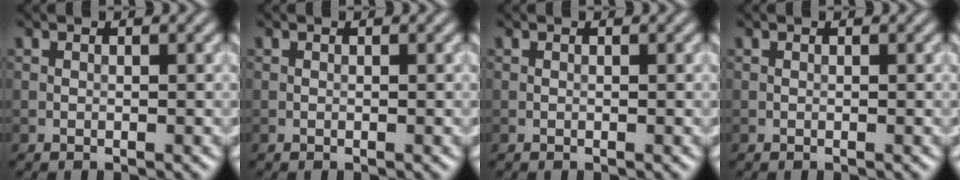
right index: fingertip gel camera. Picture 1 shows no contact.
{"total": 0.0}
{"total": 0.0}
{"total": 0.0}